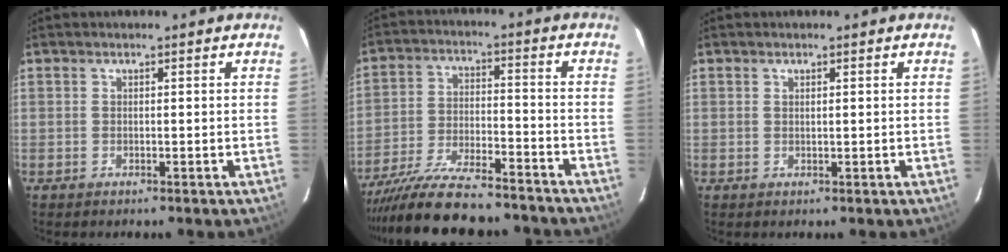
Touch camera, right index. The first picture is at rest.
{"total": 21.2, "force": [-18.6, 4.2, 9.3], "torque": [-0.185, -0.041, -0.290]}
{"total": 0.7, "force": [0.3, 0.1, 0.6], "torque": [-0.012, 0.002, 0.006]}